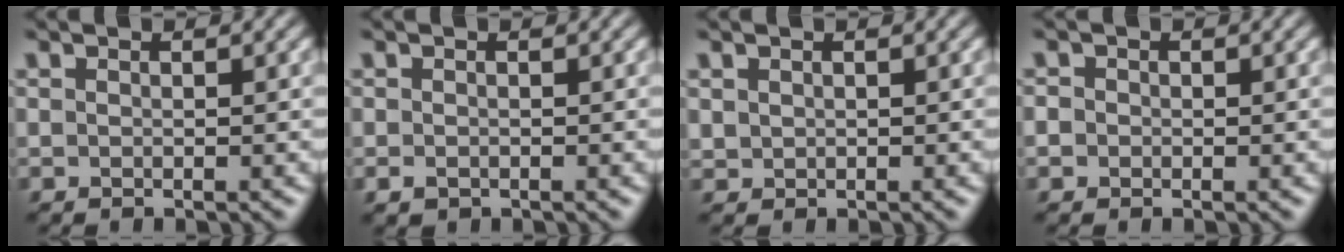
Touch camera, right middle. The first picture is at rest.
{"total": 0.9, "force": [-0.5, 0.6, 0.4], "torque": [-0.007, -0.005, -0.008]}
{"total": 0.7, "force": [0.3, 0.6, 0.1], "torque": [-0.001, -0.003, 0.011]}
{"total": 1.1, "force": [-0.1, 1.0, 0.3], "torque": [-0.004, -0.002, -0.004]}